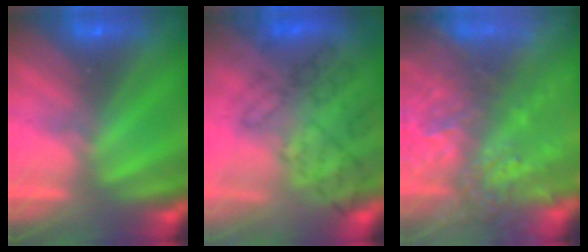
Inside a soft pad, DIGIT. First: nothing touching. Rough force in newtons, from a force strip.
{"total": 11.3}
{"total": 8.3}